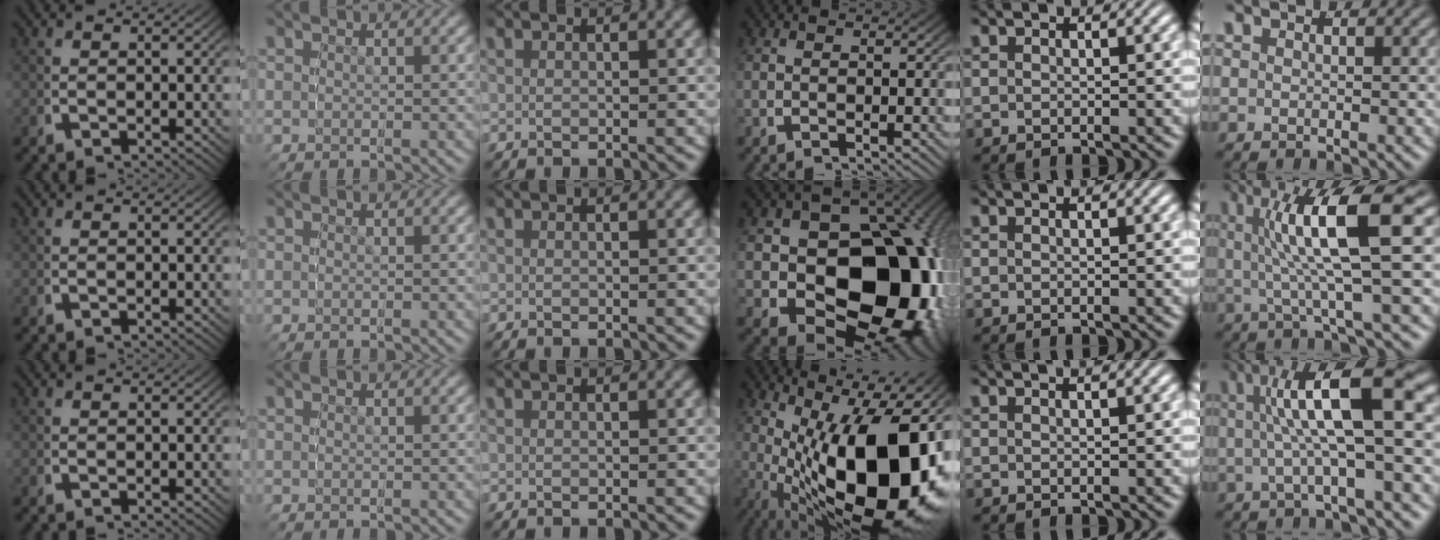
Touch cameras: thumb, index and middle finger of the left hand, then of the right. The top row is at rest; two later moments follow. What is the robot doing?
{"motion": "grasp_and_lifting", "object": "bottle"}